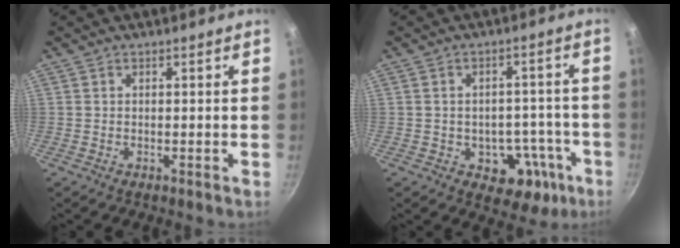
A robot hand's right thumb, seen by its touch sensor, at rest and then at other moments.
{"total": 10.9, "force": [-4.4, 8.0, 6.1], "torque": [-0.023, 0.040, -0.042]}